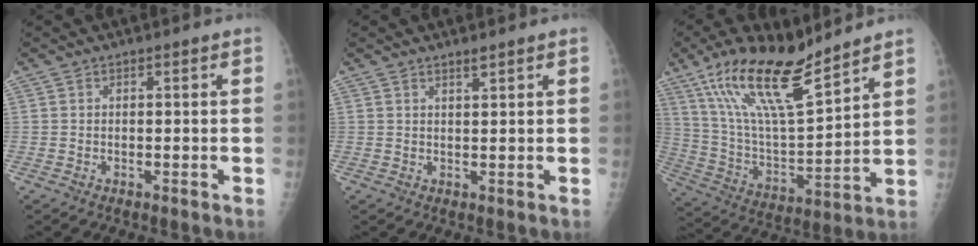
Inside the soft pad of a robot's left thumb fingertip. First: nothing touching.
{"total": 1.4, "force": [1.2, 0.1, 0.8], "torque": [-0.010, -0.010, 0.021]}
{"total": 19.3, "force": [13.6, 4.8, 12.8], "torque": [-0.214, -0.062, 0.258]}